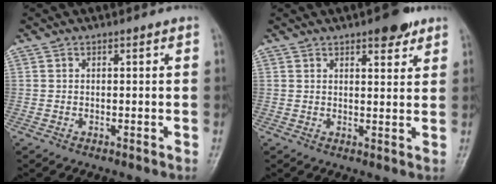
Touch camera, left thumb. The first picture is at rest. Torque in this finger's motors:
{"motor_torque": [1.00, 0.58, 0.38, -0.44, 0.01]}